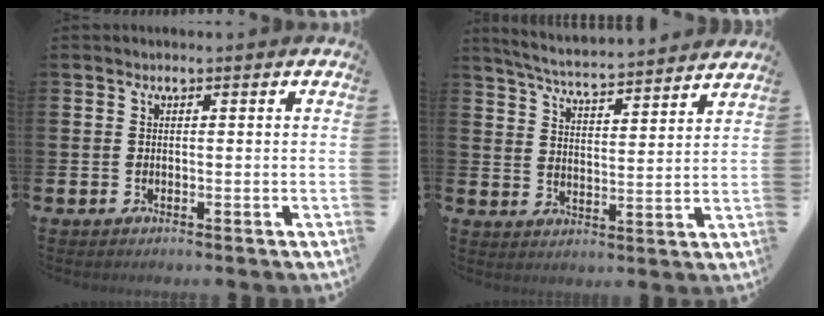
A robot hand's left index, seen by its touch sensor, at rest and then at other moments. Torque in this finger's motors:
{"motor_torque": [0.44, -0.63, 0.19, 0.11]}